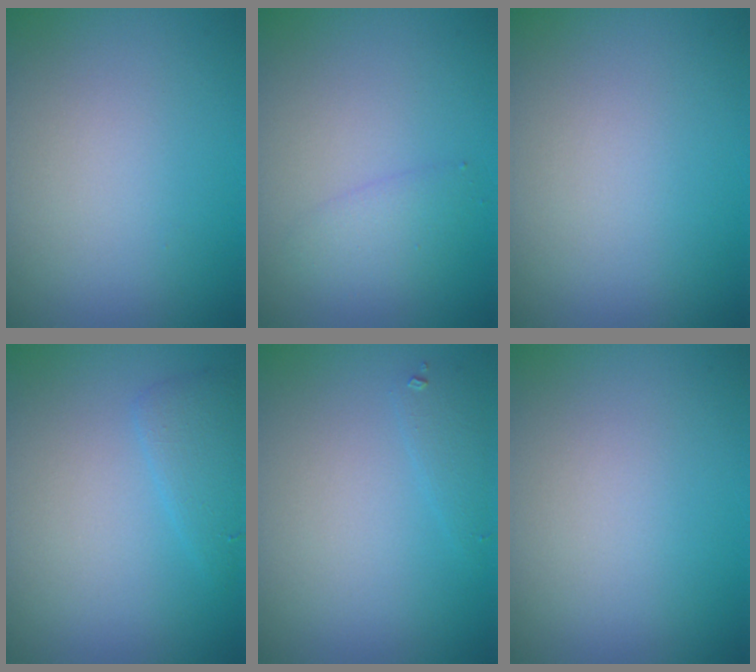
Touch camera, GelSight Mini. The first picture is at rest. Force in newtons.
{"total": 1.5, "press": 1.5, "slide": 0.1}
{"total": 0.0}
{"total": 1.9, "press": 1.9, "slide": 0.1}
{"total": 1.1, "press": 1.1, "slide": 0.1}
{"total": 0.0}